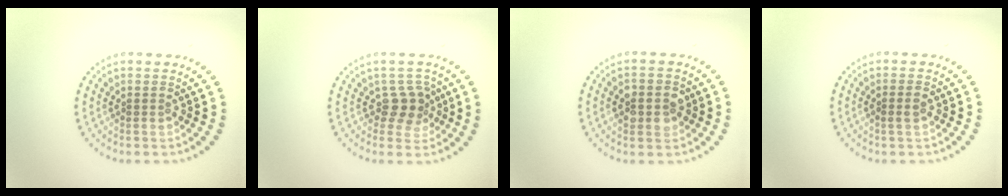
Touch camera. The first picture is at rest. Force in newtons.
{"total": 2.3, "press": 2.0, "slide": 1.1}
{"total": 2.7, "press": 2.7, "slide": 0.2}
{"total": 0.9, "press": 0.8, "slide": 0.3}